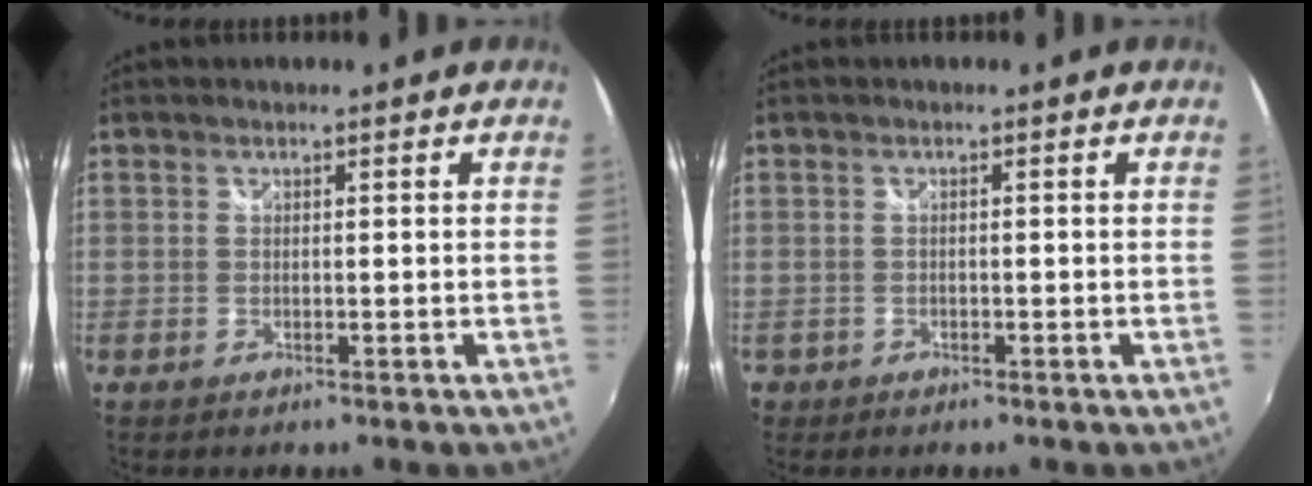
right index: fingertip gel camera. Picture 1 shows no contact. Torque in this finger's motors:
{"motor_torque": [-0.94, -0.33, -1.05, -0.21]}